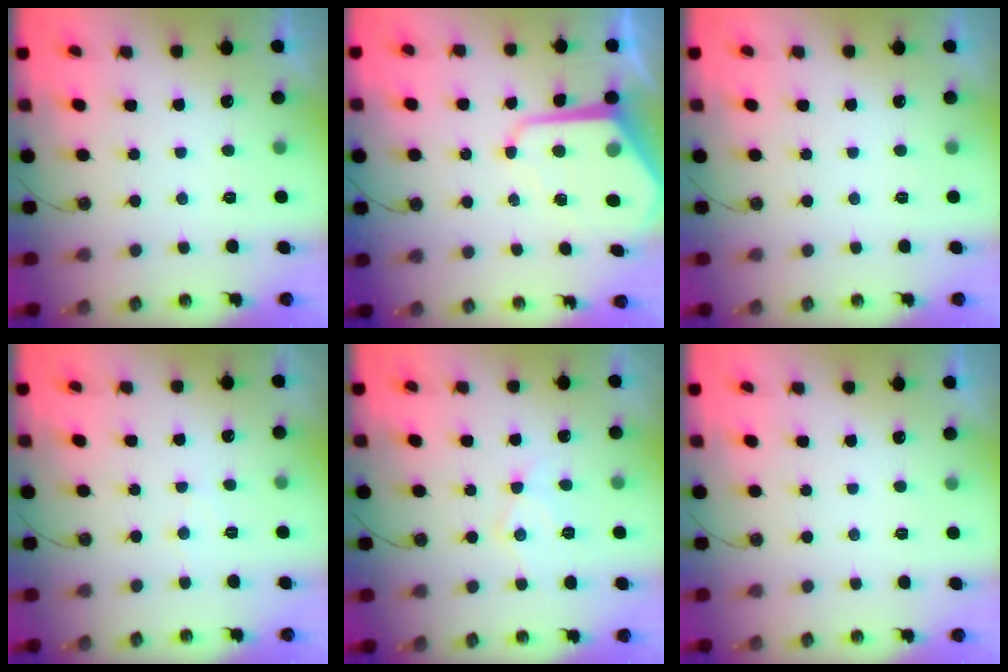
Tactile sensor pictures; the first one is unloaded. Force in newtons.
{"total": 9.7, "press": 9.7, "slide": 0.7}
{"total": 0.0}
{"total": 3.8, "press": 3.8, "slide": 0.4}
{"total": 9.0, "press": 9.0, "slide": 0.5}
{"total": 0.0}